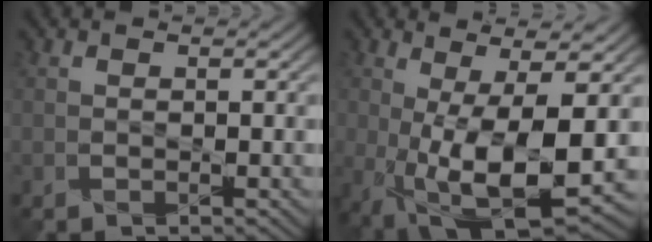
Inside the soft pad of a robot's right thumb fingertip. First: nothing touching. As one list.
[{"total": 12.2, "force": [-1.5, 4.3, 11.3], "torque": [-0.213, -0.013, -0.014]}]